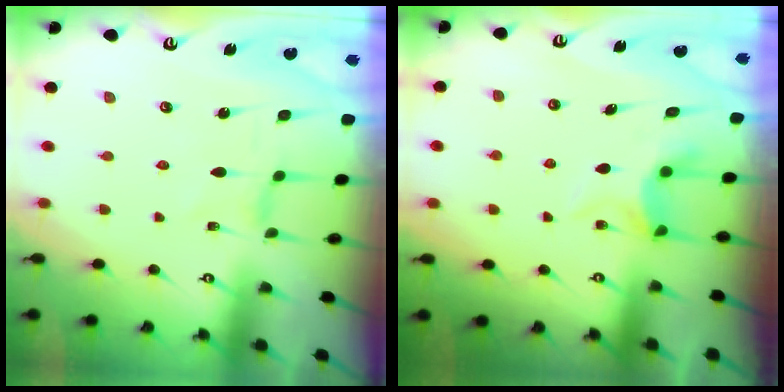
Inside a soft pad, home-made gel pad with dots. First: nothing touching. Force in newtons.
{"total": 5.5, "press": 5.5, "slide": 0.6}